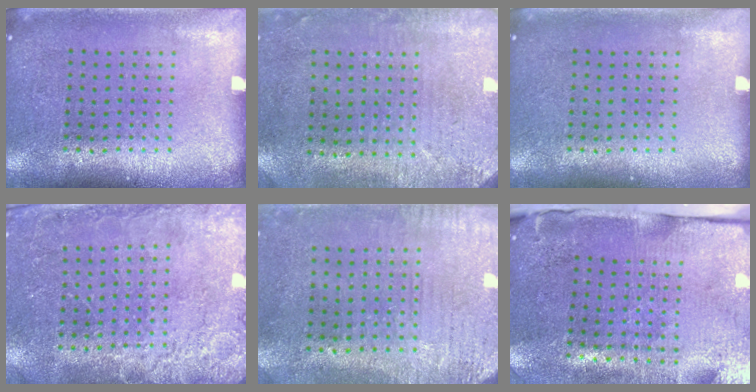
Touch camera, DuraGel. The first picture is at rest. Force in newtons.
{"total": 3.0, "press": 2.4, "slide": 1.8}
{"total": 0.0}
{"total": 2.5, "press": 2.4, "slide": 0.5}
{"total": 3.1, "press": 2.4, "slide": 1.8}
{"total": 4.6, "press": 3.7, "slide": 2.8}